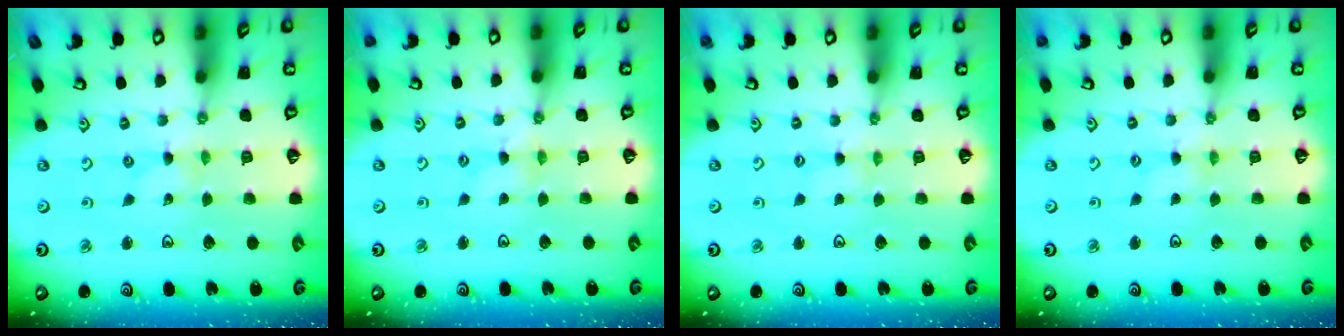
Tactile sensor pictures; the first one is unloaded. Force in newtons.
{"total": 1.7, "press": 1.7, "slide": 0.3}
{"total": 1.5, "press": 1.5, "slide": 0.3}
{"total": 1.1, "press": 1.1, "slide": 0.2}